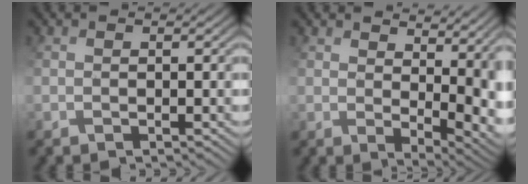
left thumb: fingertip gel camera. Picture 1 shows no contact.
{"total": 8.3, "force": [2.2, 4.1, 6.8], "torque": [-0.130, -0.015, 0.054]}